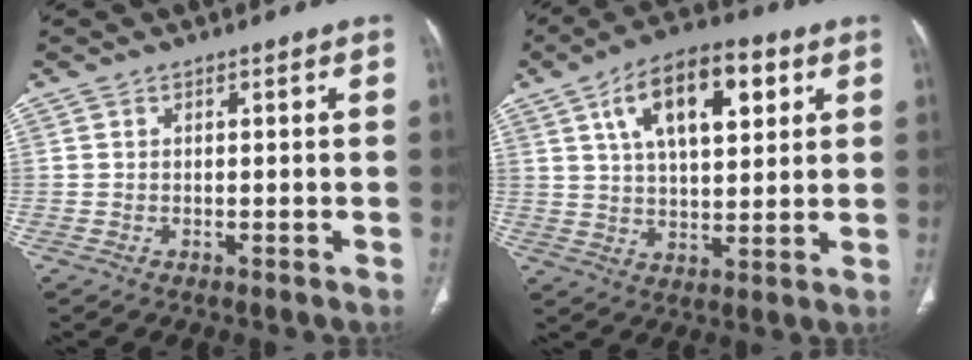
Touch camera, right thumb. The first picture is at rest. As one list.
[{"total": 16.0, "force": [6.3, 7.6, 12.6], "torque": [-0.180, -0.003, 0.101]}]